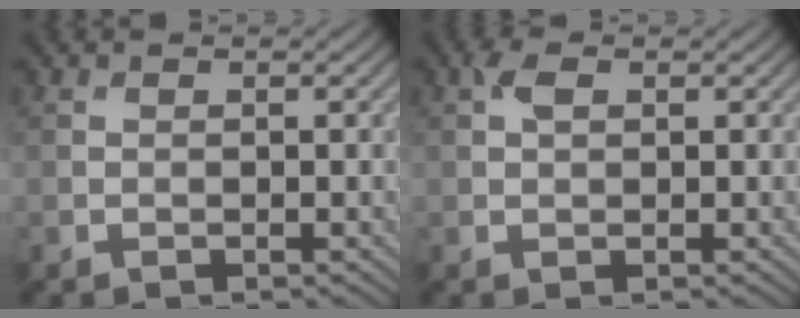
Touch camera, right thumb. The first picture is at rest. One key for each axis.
{"total": 1.8, "fx": 0.7, "fy": 1.0, "fz": 1.3, "tx": -0.030, "ty": 0.006, "tz": 0.009}